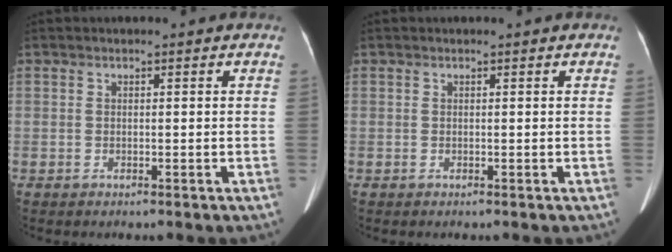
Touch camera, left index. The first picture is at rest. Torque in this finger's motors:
{"motor_torque": [0.04, 0.01, -0.02, 0.02]}